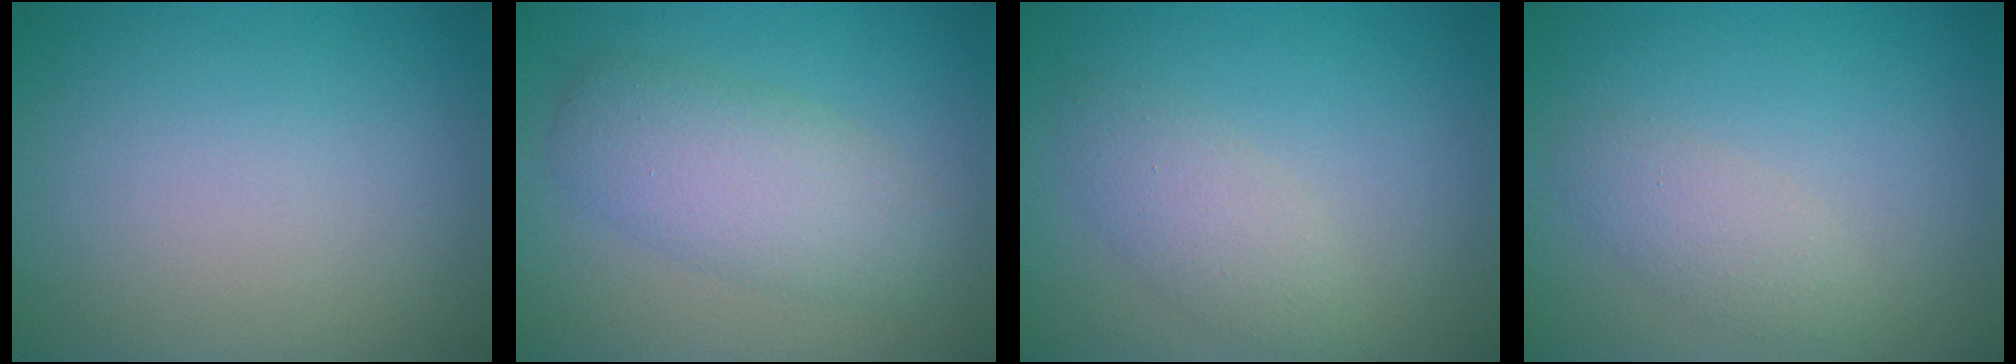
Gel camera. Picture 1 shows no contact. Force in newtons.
{"total": 4.7, "press": 4.7, "slide": 0.2}
{"total": 2.6, "press": 2.6, "slide": 0.2}
{"total": 2.2, "press": 2.2, "slide": 0.0}